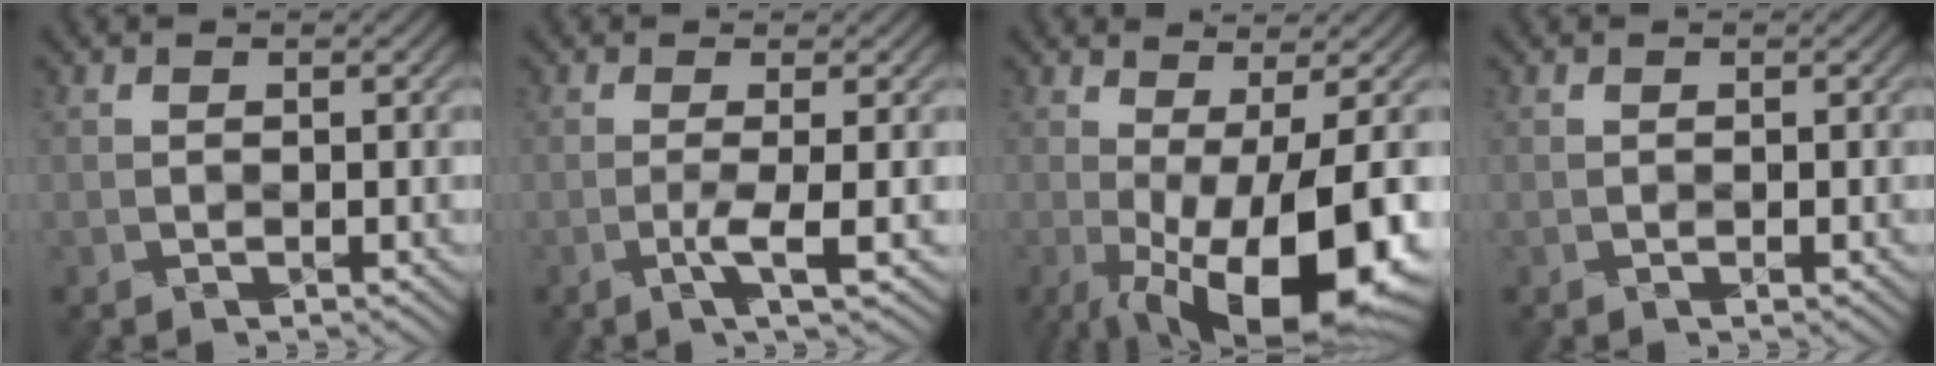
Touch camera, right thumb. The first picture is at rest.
{"total": 2.6, "force": [-1.0, -0.3, 2.4], "torque": [-0.041, 0.004, -0.028]}
{"total": 14.4, "force": [-4.4, 4.2, 13.0], "torque": [-0.206, -0.018, -0.060]}
{"total": 0.0}